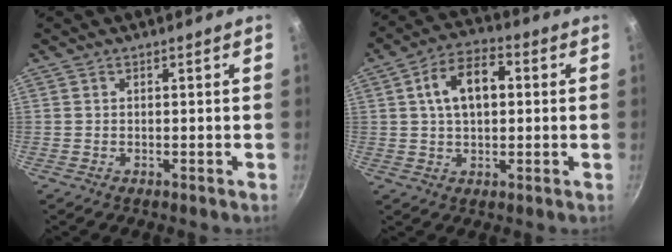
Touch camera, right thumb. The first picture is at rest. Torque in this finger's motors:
{"motor_torque": [-0.88, 1.17, 0.73, 0.24, 0.09]}